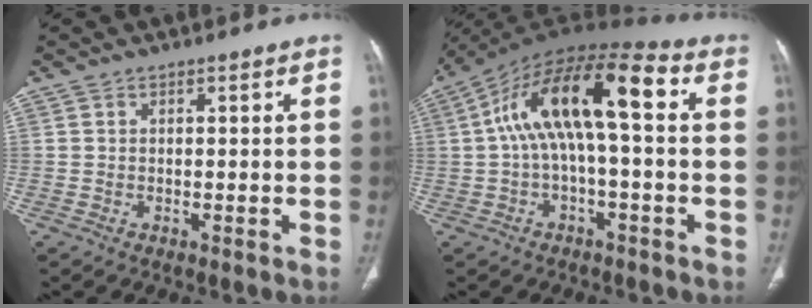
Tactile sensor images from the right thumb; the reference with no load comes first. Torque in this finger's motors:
{"motor_torque": [0.61, 0.63, 1.54, -0.39, 0.35]}